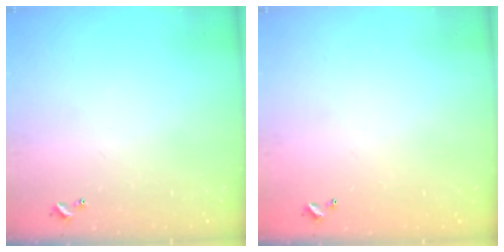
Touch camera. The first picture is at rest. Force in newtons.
{"total": 2.9, "press": 2.9, "slide": 0.1}